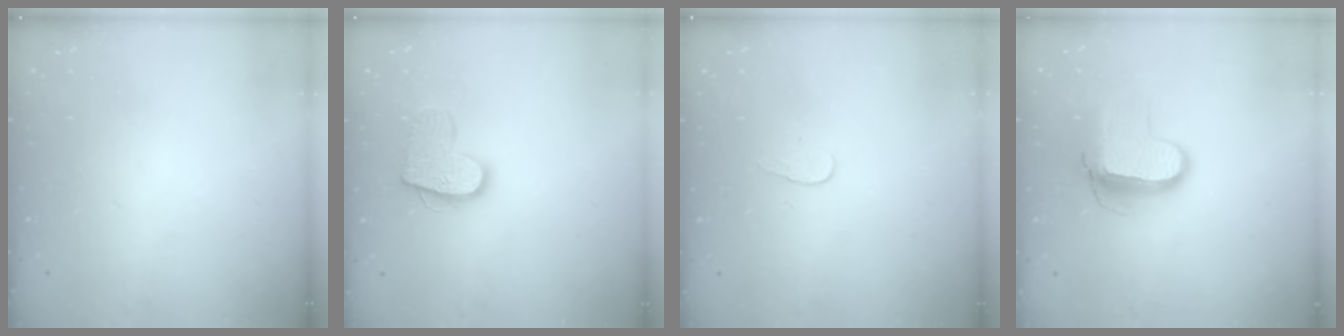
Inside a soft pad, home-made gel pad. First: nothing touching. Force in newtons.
{"total": 13.0, "press": 13.0, "slide": 0.9}
{"total": 3.1, "press": 3.1, "slide": 0.3}
{"total": 11.1, "press": 11.0, "slide": 0.9}